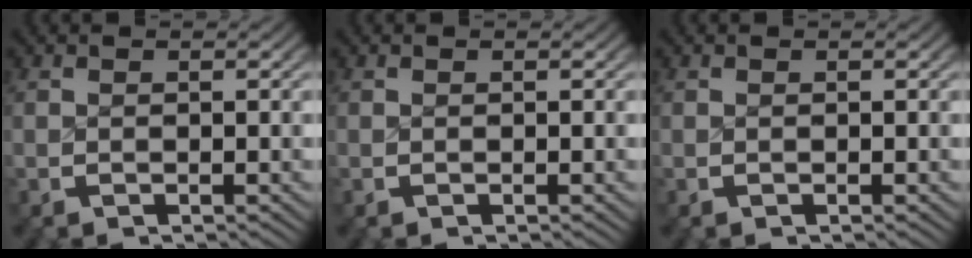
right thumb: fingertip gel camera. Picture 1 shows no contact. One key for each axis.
{"total": 0.0}
{"total": 0.0}